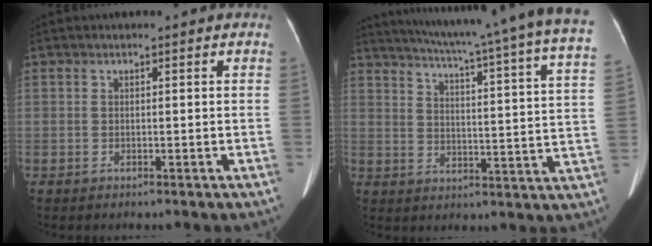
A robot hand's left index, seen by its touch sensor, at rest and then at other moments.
{"total": 27.4, "force": [22.9, -0.2, 15.1], "torque": [-0.228, -0.065, 0.275]}